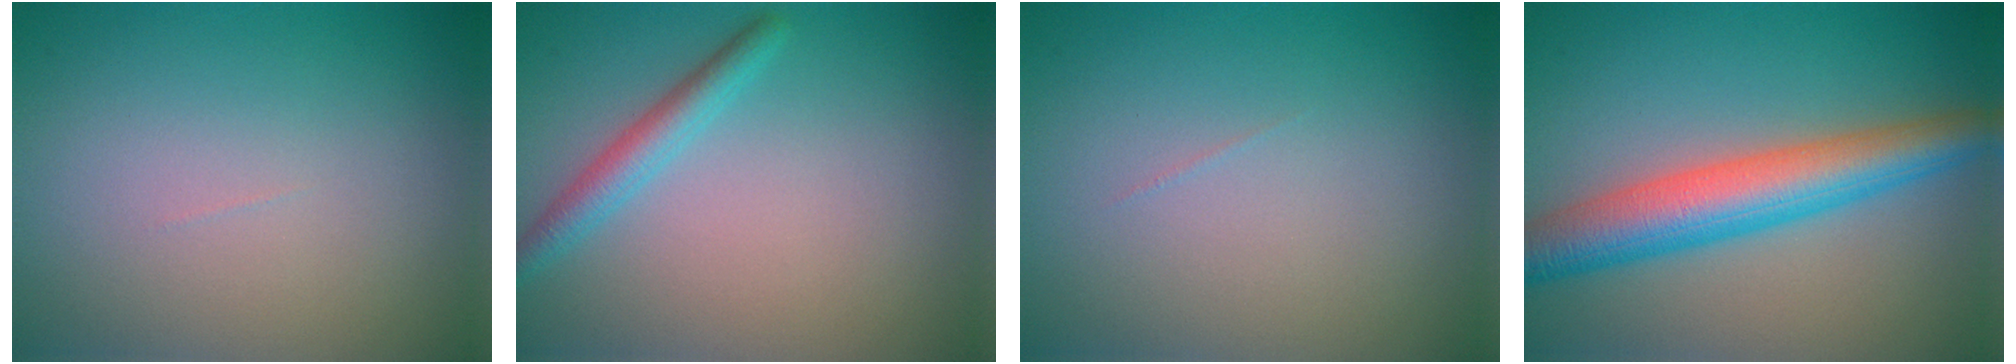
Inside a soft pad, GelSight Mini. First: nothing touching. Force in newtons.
{"total": 2.3, "press": 2.3, "slide": 0.1}
{"total": 0.0}
{"total": 7.0, "press": 7.0, "slide": 0.1}